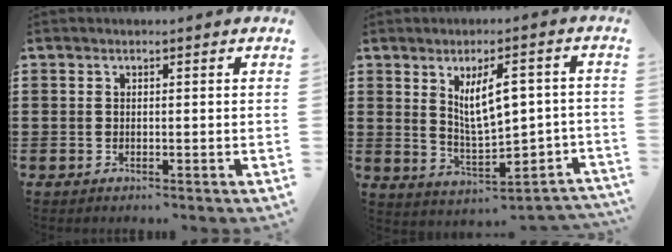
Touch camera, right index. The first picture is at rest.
{"total": 8.1, "force": [0.7, 3.6, 7.2], "torque": [-0.121, 0.004, 0.009]}